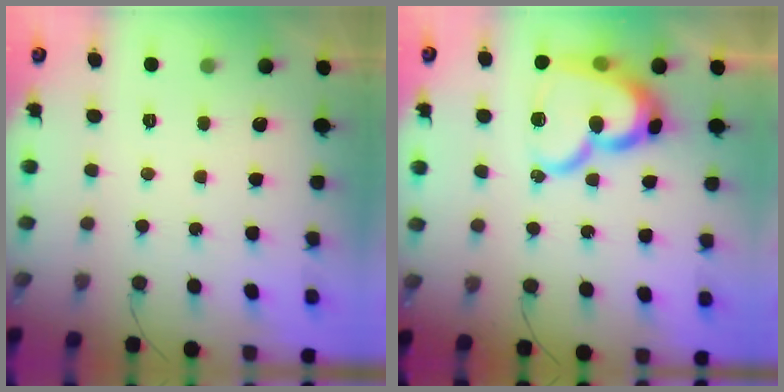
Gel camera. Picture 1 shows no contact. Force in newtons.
{"total": 19.7, "press": 19.6, "slide": 1.8}